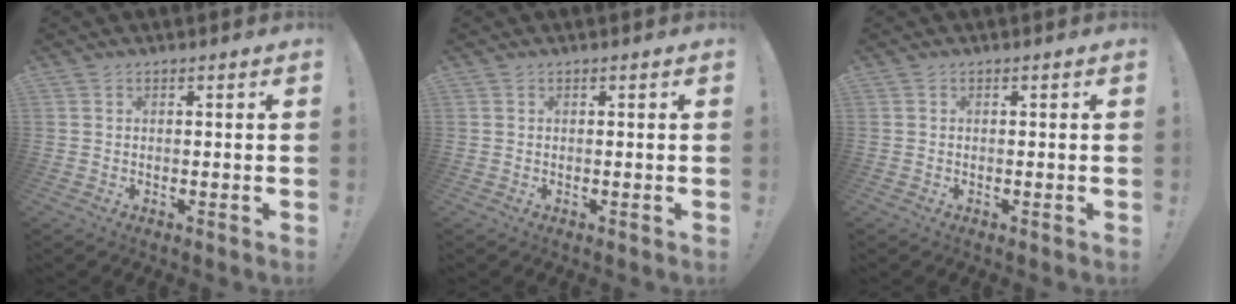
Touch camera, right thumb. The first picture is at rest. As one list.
[{"total": 0.0}, {"total": 0.0}]